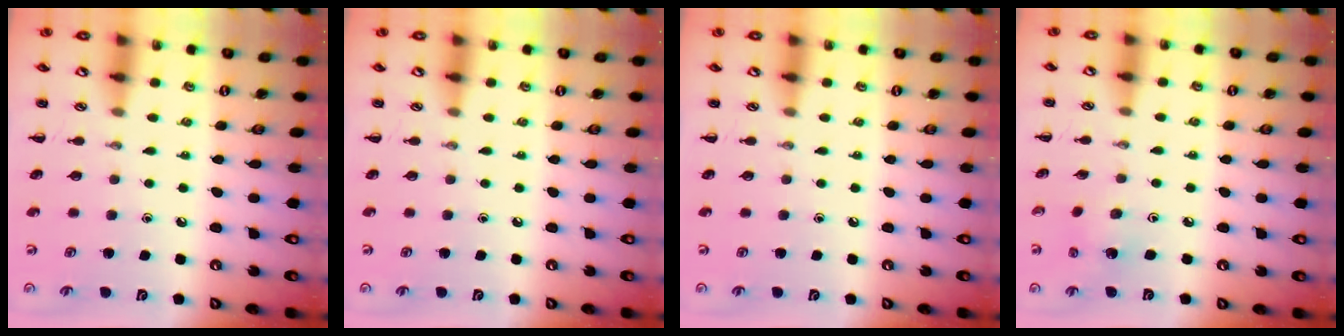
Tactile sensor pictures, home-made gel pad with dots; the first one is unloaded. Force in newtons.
{"total": 0.0}
{"total": 0.0}
{"total": 2.6, "press": 2.5, "slide": 0.8}